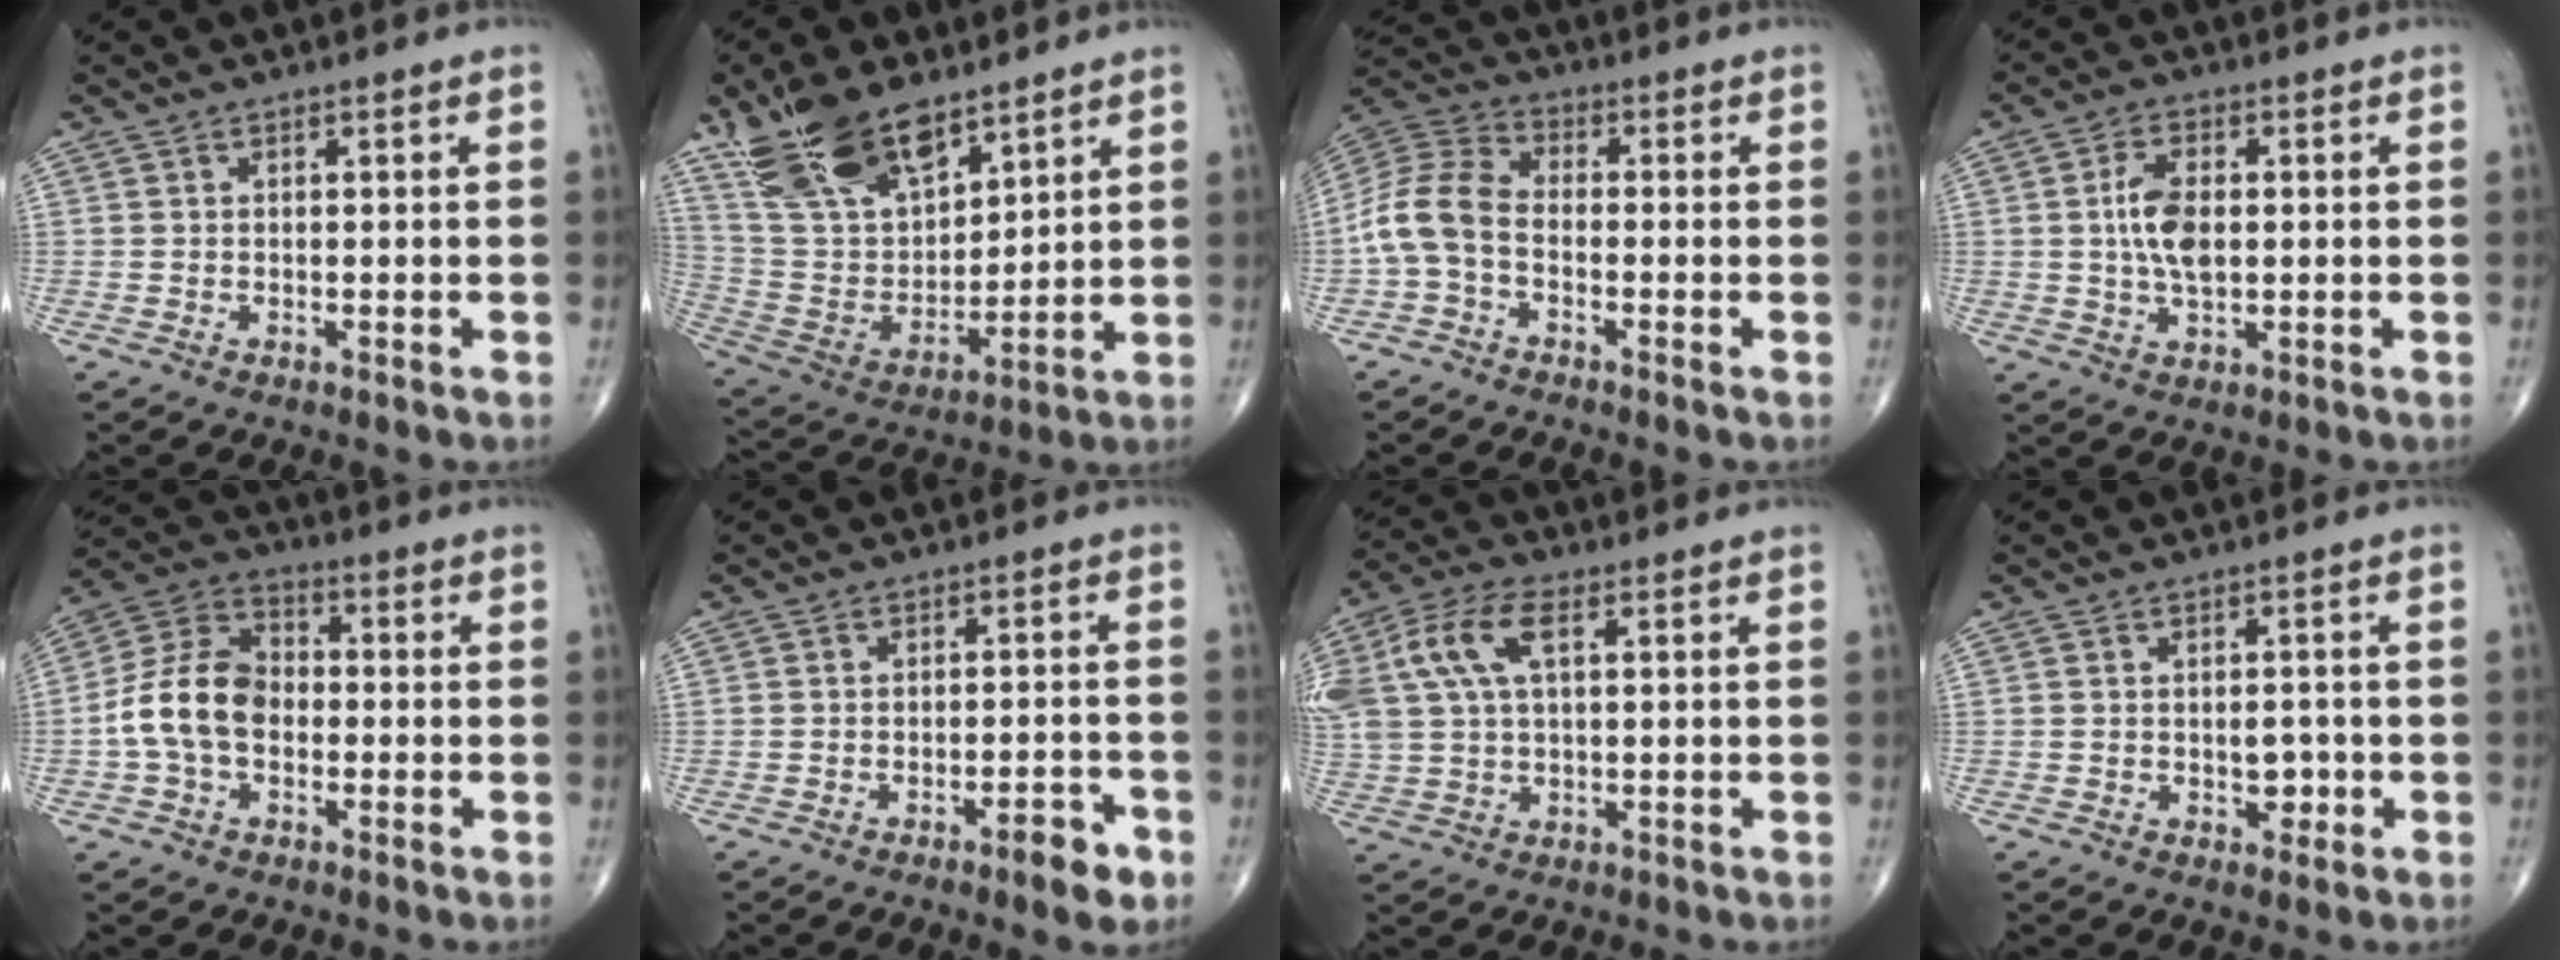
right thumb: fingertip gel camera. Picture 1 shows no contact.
{"total": 19.6, "force": [13.0, 9.1, 11.7], "torque": [-0.188, -0.050, 0.256]}
{"total": 9.0, "force": [-2.3, 5.7, 6.6], "torque": [-0.135, 0.030, -0.060]}
{"total": 7.2, "force": [0.5, 3.9, 6.1], "torque": [-0.112, 0.004, 0.007]}
{"total": 11.8, "force": [-1.7, 8.2, 8.3], "torque": [-0.150, 0.039, -0.044]}
{"total": 5.1, "force": [-3.0, 1.4, 3.9], "torque": [-0.048, 0.017, -0.040]}
{"total": 11.8, "force": [3.6, 6.0, 9.5], "torque": [-0.219, 0.022, 0.070]}
{"total": 3.0, "force": [-0.7, 1.9, 2.2], "torque": [-0.017, 0.003, -0.008]}